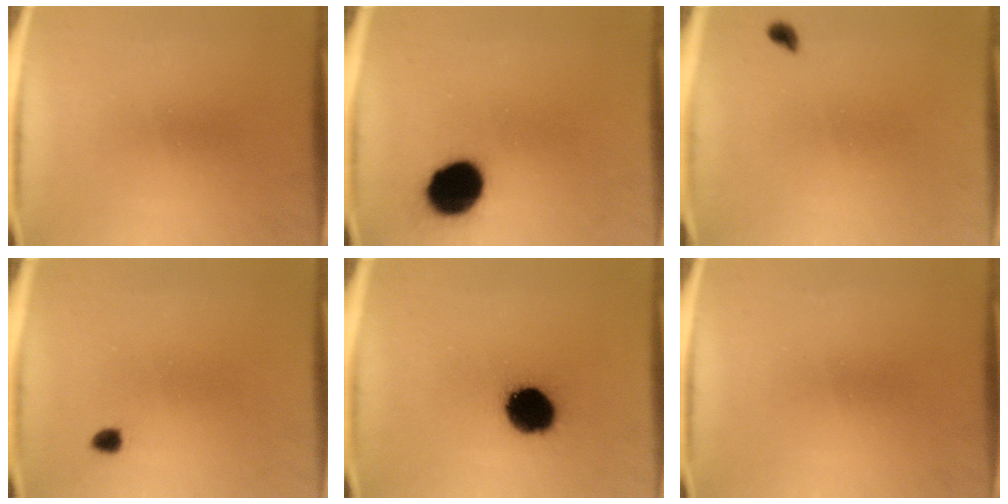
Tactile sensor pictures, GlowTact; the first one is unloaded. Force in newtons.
{"total": 13.7}
{"total": 1.4}
{"total": 1.3}
{"total": 14.6}
{"total": 0.0}